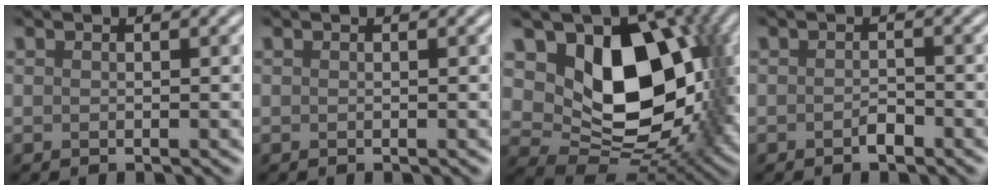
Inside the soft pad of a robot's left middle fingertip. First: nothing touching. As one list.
[{"total": 0.0}, {"total": 13.1, "force": [2.5, 8.7, 9.5], "torque": [-0.127, -0.021, 0.053]}, {"total": 0.9, "force": [-0.7, 0.4, 0.4], "torque": [-0.012, 0.000, -0.012]}]